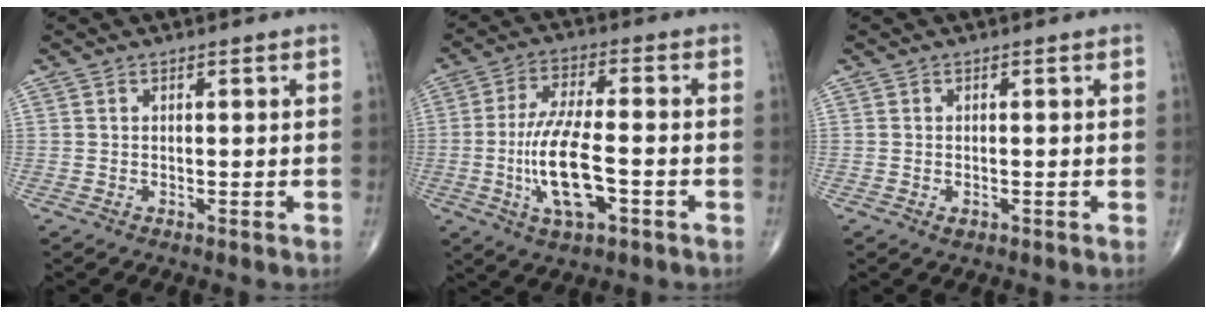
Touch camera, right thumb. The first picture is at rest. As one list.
[{"total": 12.4, "force": [-3.2, 4.3, 11.2], "torque": [-0.223, 0.013, -0.057]}, {"total": 1.0, "force": [-0.4, 0.6, 0.7], "torque": [-0.011, 0.000, -0.004]}]